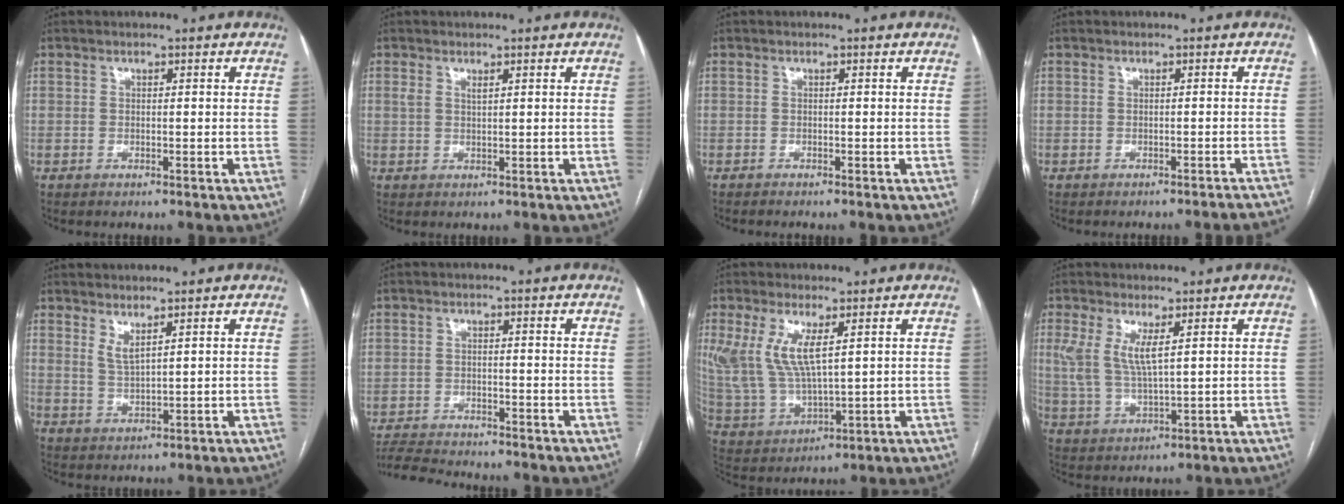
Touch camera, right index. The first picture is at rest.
{"total": 1.2, "force": [0.8, 0.3, 0.9], "torque": [-0.025, 0.007, 0.018]}
{"total": 1.1, "force": [-1.0, -0.1, 0.4], "torque": [-0.007, 0.000, -0.012]}
{"total": 7.6, "force": [-7.3, -1.4, 1.4], "torque": [0.002, -0.015, -0.076]}
{"total": 2.6, "force": [1.8, 0.1, 1.8], "torque": [-0.040, -0.013, 0.042]}
{"total": 6.6, "force": [-6.4, 0.1, 1.4], "torque": [-0.026, -0.014, -0.109]}
{"total": 10.2, "force": [3.9, 3.3, 8.9], "torque": [-0.211, -0.003, 0.090]}
{"total": 6.3, "force": [2.3, 1.5, 5.7], "torque": [-0.131, 0.001, 0.054]}